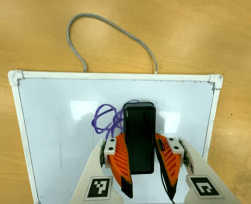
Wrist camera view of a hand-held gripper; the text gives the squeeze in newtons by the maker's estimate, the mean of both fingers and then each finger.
{"total": 13.6, "left": 11.7, "right": 15.5}